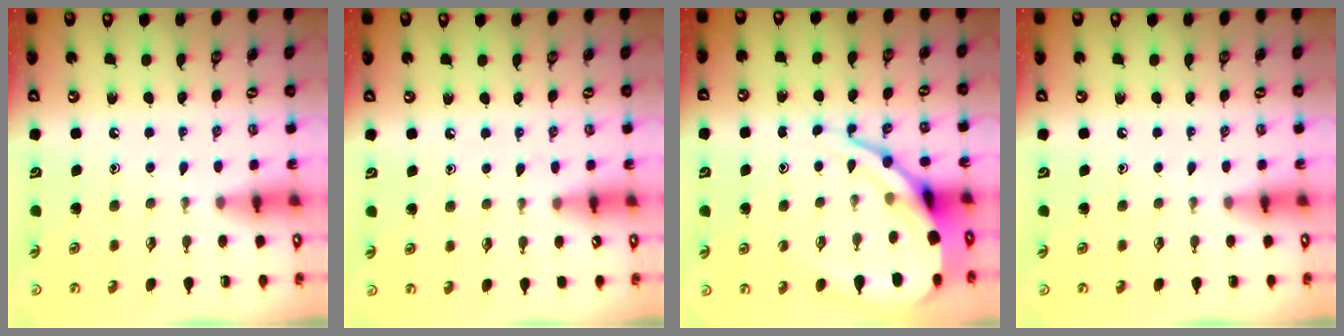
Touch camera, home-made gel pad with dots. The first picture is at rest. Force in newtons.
{"total": 4.6, "press": 4.6, "slide": 0.5}
{"total": 12.8, "press": 12.7, "slide": 1.4}
{"total": 0.0}